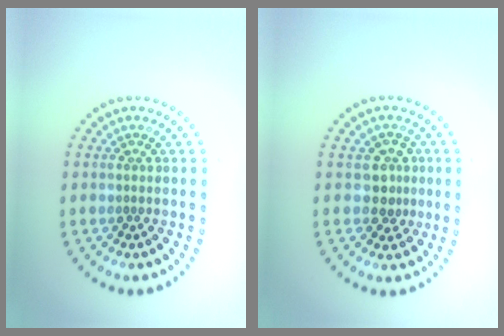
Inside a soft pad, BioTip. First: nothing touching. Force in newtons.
{"total": 2.4, "press": 2.2, "slide": 1.0}